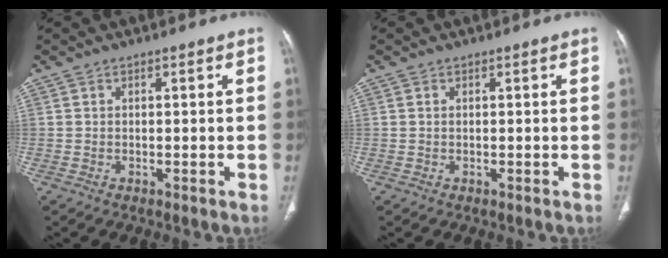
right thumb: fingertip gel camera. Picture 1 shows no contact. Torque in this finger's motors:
{"motor_torque": [0.23, -0.04, -0.07, -0.38, 0.04]}